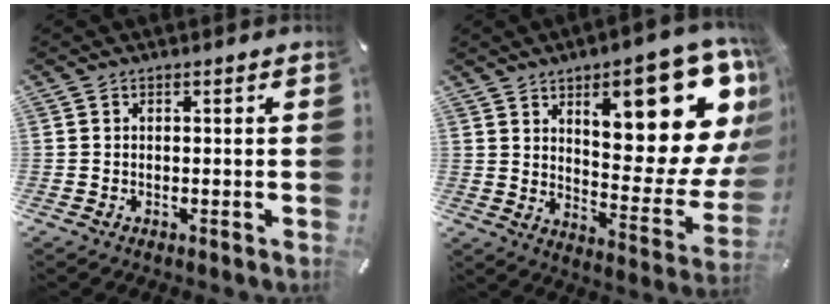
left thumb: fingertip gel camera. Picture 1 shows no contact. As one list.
[{"total": 22.9, "force": [11.6, 8.8, 17.7], "torque": [-0.219, -0.092, 0.188]}]